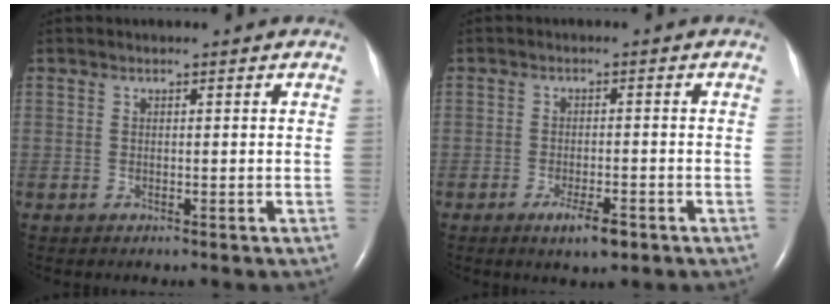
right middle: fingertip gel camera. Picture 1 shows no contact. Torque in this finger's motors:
{"motor_torque": [0.75, -0.63, 0.09, 0.03]}